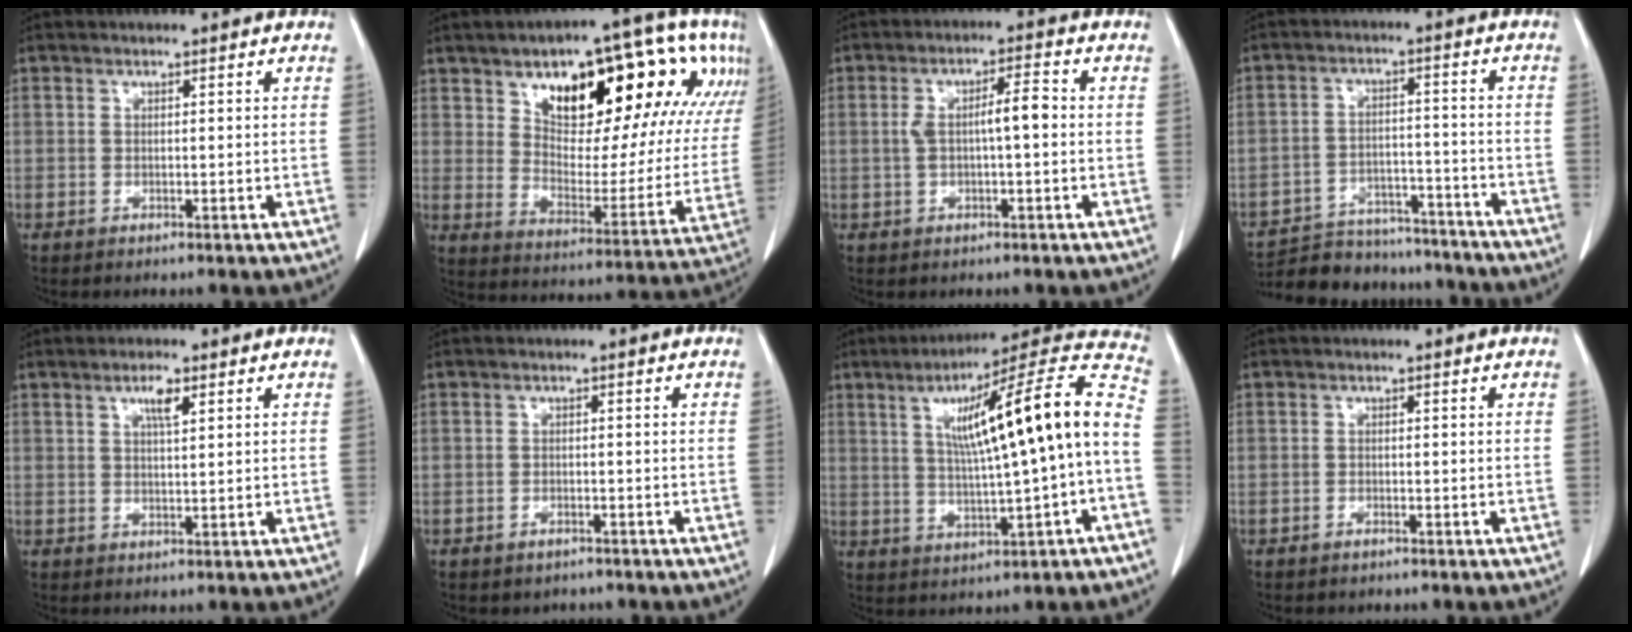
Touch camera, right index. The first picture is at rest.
{"total": 26.2, "force": [13.0, 10.2, 20.4], "torque": [-0.264, 0.034, 0.188]}
{"total": 5.2, "force": [-0.1, 1.1, 5.1], "torque": [-0.097, 0.019, 0.000]}
{"total": 15.4, "force": [-14.2, 4.7, 3.3], "torque": [-0.055, 0.018, -0.203]}
{"total": 2.8, "force": [1.5, 0.4, 2.4], "torque": [-0.044, 0.000, 0.025]}
{"total": 2.0, "force": [-1.6, 1.2, 0.4], "torque": [-0.011, 0.002, -0.018]}
{"total": 18.5, "force": [1.3, 0.7, 18.4], "torque": [-0.267, 0.036, 0.019]}
{"total": 0.7, "force": [-0.6, 0.3, 0.2], "torque": [-0.006, 0.000, -0.009]}